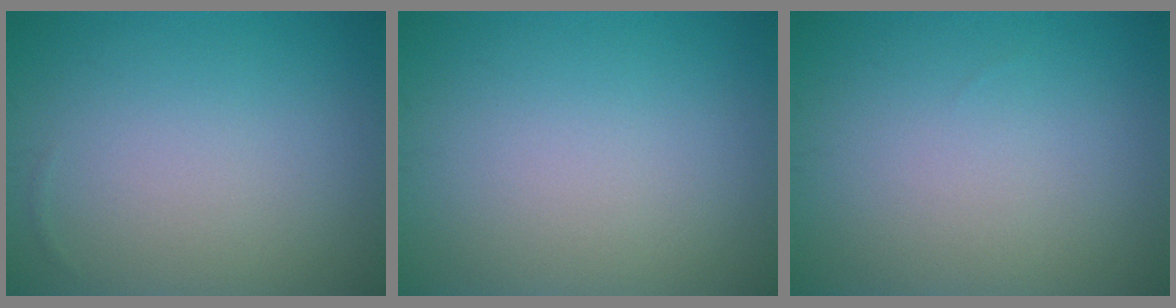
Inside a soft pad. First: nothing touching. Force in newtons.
{"total": 0.0}
{"total": 0.0}